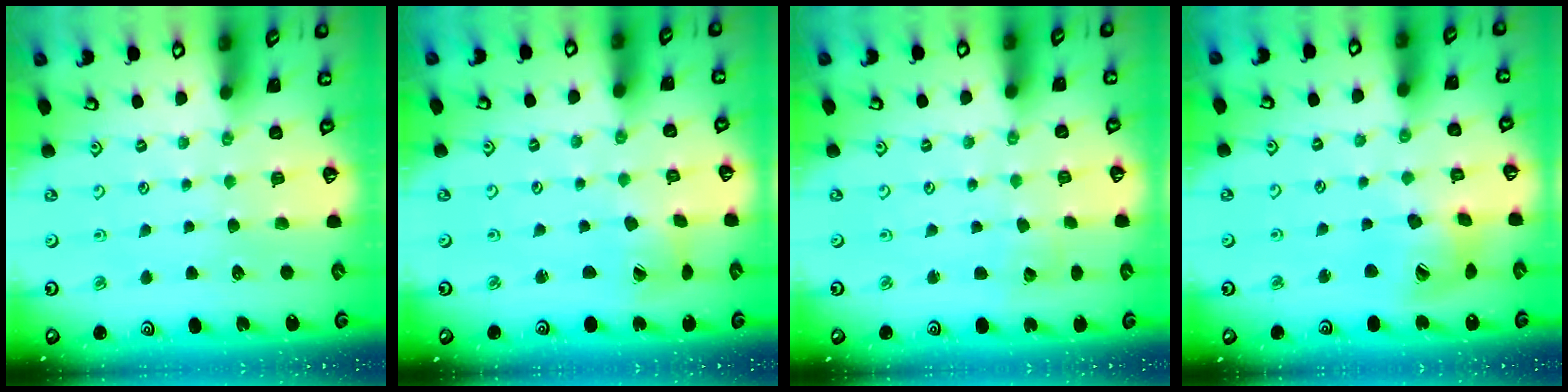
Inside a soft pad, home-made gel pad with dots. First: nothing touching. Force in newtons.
{"total": 3.5, "press": 3.4, "slide": 0.4}
{"total": 2.9, "press": 2.9, "slide": 0.3}
{"total": 15.2, "press": 15.1, "slide": 2.0}